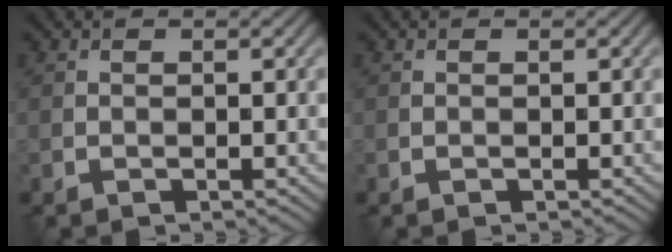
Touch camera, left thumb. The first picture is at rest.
{"total": 0.0}